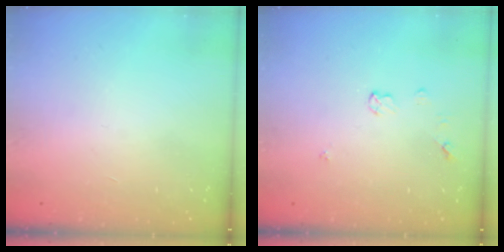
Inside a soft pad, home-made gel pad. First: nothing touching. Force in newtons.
{"total": 3.7, "press": 3.7, "slide": 0.5}